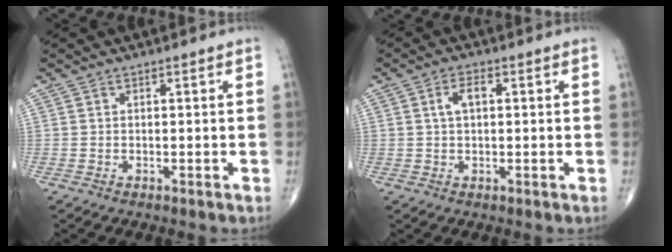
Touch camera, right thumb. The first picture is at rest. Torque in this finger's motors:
{"motor_torque": [0.05, 0.05, -0.10, 0.14, 0.08]}